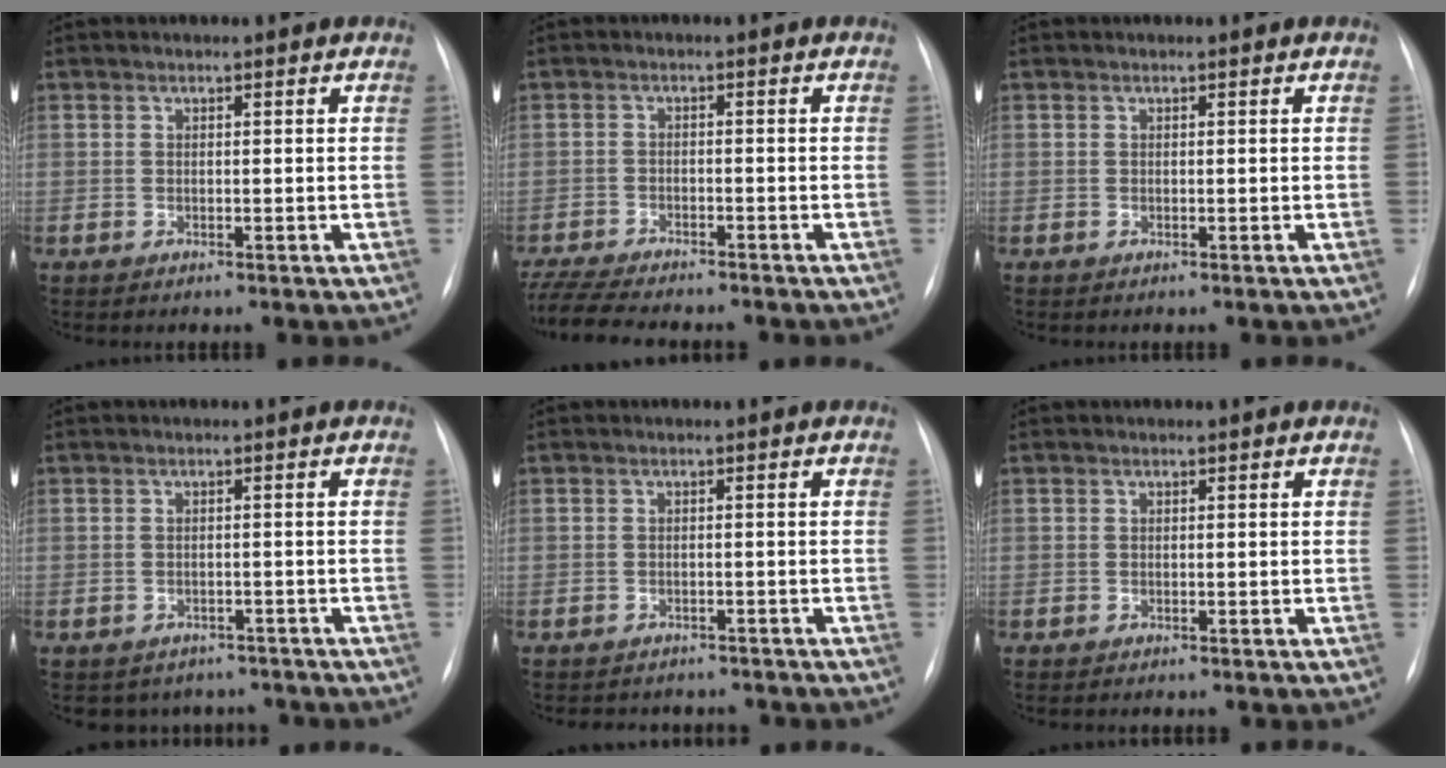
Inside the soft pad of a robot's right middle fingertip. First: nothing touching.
{"total": 11.1, "force": [-9.8, 1.8, 4.7], "torque": [-0.085, -0.014, -0.155]}
{"total": 0.0}
{"total": 6.2, "force": [-5.3, 3.3, 0.0], "torque": [0.011, 0.019, -0.058]}
{"total": 6.0, "force": [-5.5, 2.4, 0.8], "torque": [-0.008, 0.005, -0.061]}
{"total": 0.5, "force": [-0.5, 0.0, 0.2], "torque": [-0.006, -0.002, -0.009]}